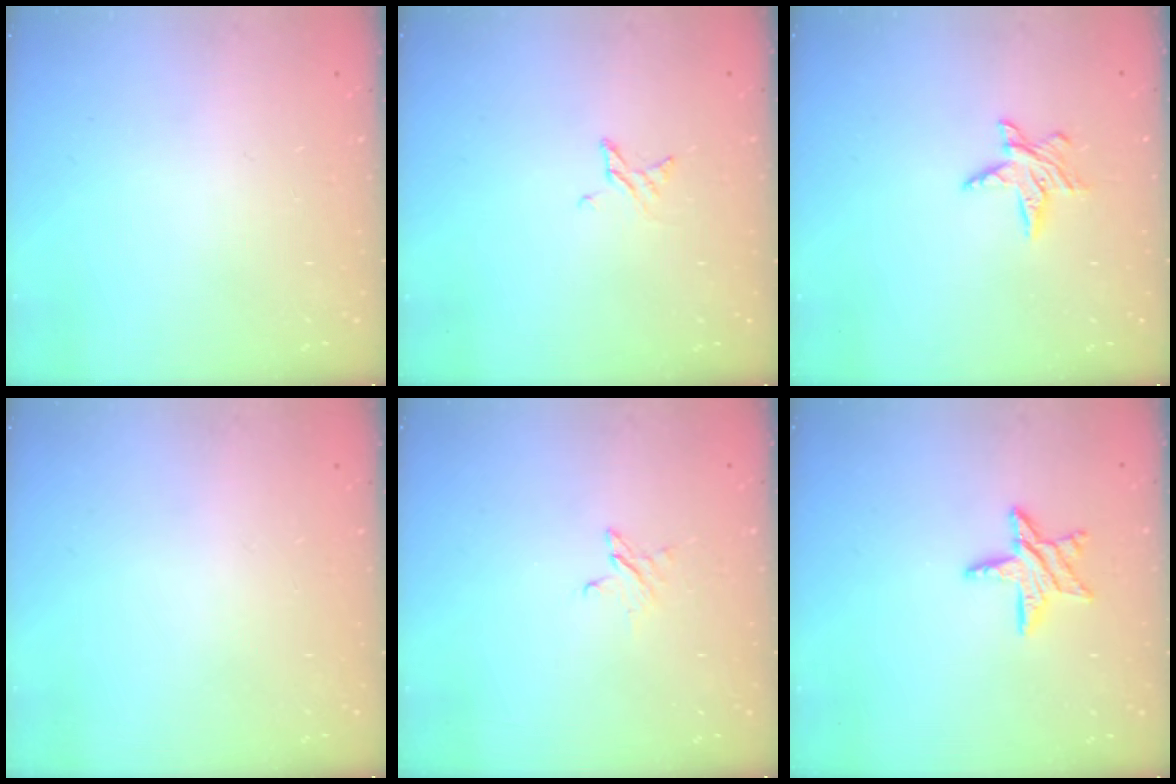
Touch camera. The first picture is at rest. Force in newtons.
{"total": 3.0, "press": 3.0, "slide": 0.3}
{"total": 6.4, "press": 6.4, "slide": 0.4}
{"total": 0.0}
{"total": 2.7, "press": 2.7, "slide": 0.3}
{"total": 9.9, "press": 9.9, "slide": 0.9}